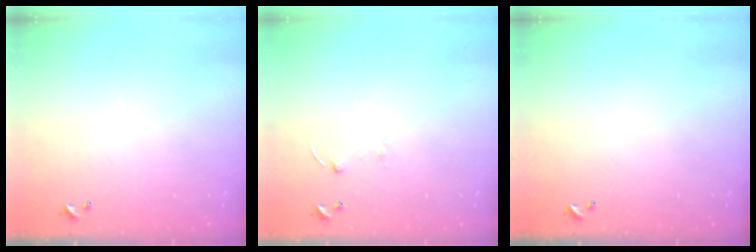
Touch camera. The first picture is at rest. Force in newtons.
{"total": 3.6, "press": 3.6, "slide": 0.5}
{"total": 0.0}